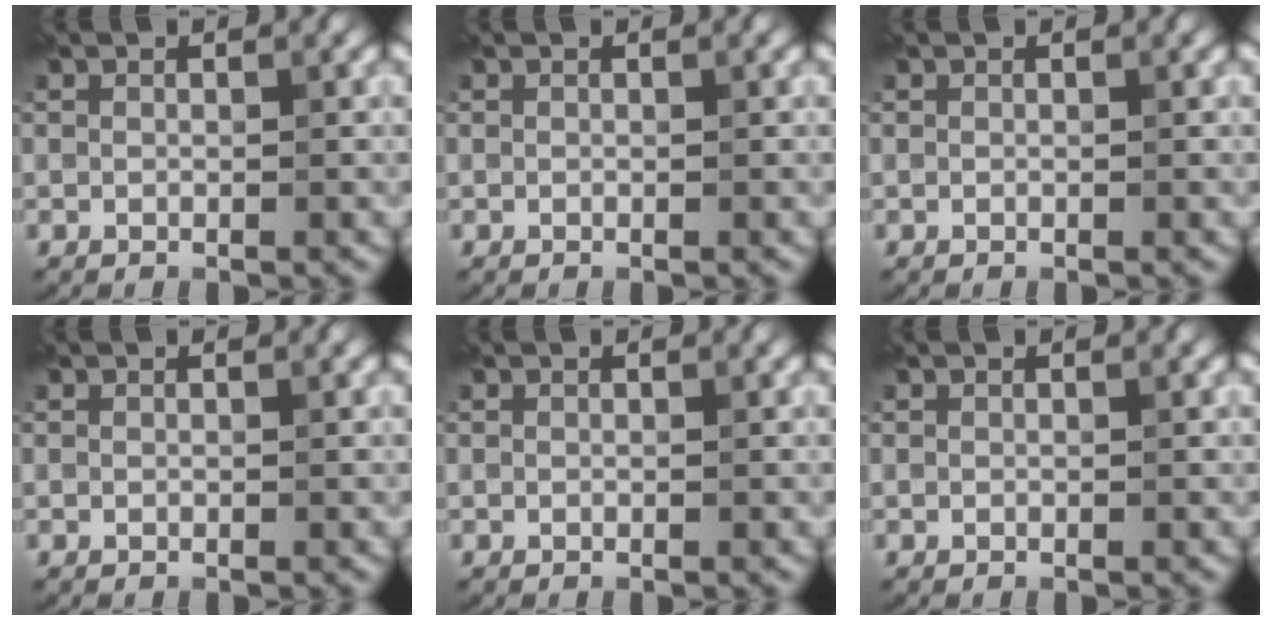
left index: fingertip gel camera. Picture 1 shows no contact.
{"total": 0.0}
{"total": 0.0}
{"total": 0.0}
{"total": 0.0}
{"total": 0.0}